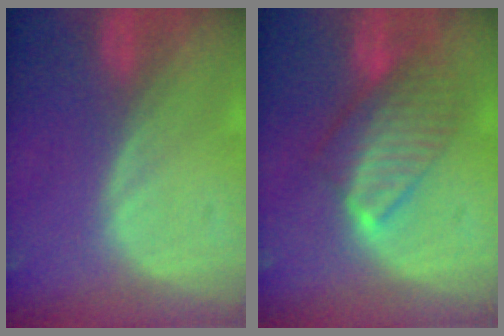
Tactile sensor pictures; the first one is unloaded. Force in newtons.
{"total": 7.7, "press": 7.2, "slide": 2.8}